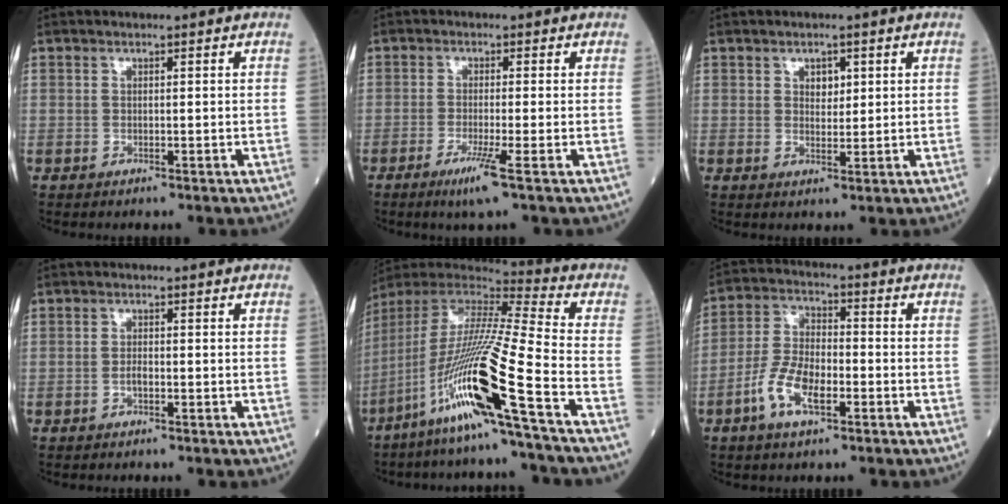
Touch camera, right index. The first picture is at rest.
{"total": 4.1, "force": [-2.2, -0.8, 3.3], "torque": [-0.065, -0.014, -0.046]}
{"total": 2.2, "force": [0.9, 1.5, 1.4], "torque": [-0.016, -0.001, 0.014]}
{"total": 1.1, "force": [-0.5, 0.4, 0.9], "torque": [-0.018, 0.002, -0.010]}
{"total": 21.4, "force": [-10.4, -1.5, 18.6], "torque": [-0.402, -0.045, -0.209]}
{"total": 8.3, "force": [-3.6, 3.2, 6.7], "torque": [-0.145, 0.005, -0.073]}